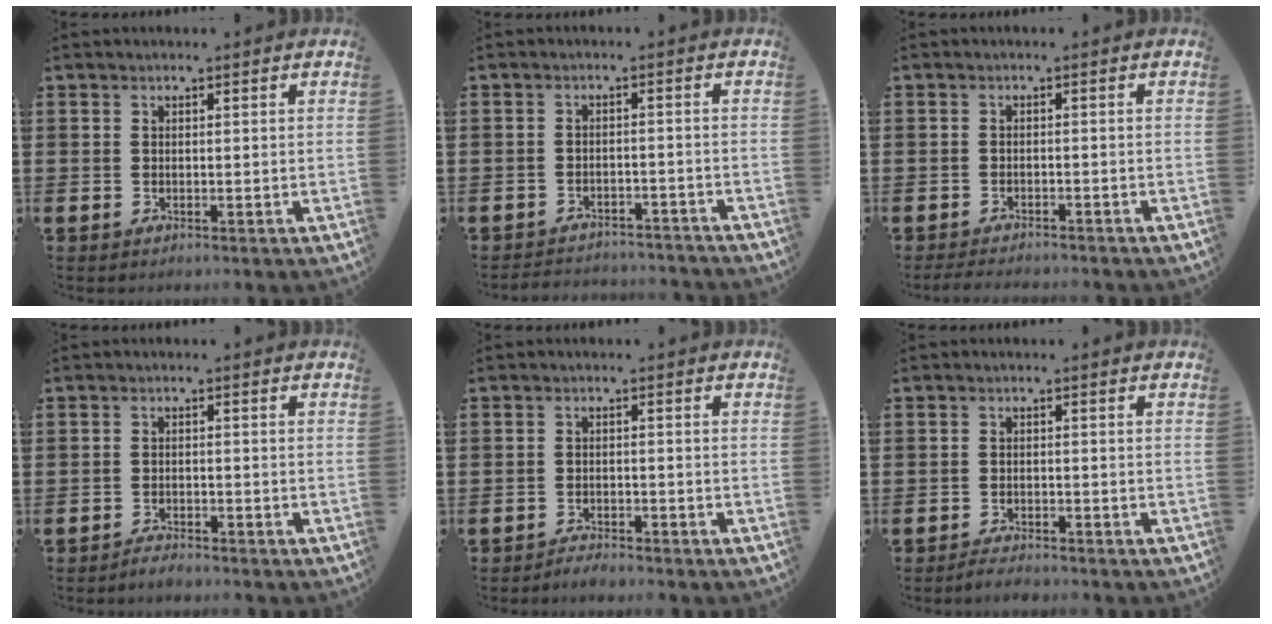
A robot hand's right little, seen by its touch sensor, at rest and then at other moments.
{"total": 2.3, "force": [-2.3, 0.1, -0.3], "torque": [-0.002, 0.003, -0.052]}
{"total": 1.5, "force": [-1.5, 0.1, 0.2], "torque": [-0.006, 0.002, -0.031]}
{"total": 1.5, "force": [-1.5, 0.1, 0.0], "torque": [-0.004, 0.003, -0.030]}
{"total": 1.7, "force": [-1.7, 0.0, -0.1], "torque": [-0.003, 0.004, -0.035]}
{"total": 1.5, "force": [-1.5, 0.0, 0.0], "torque": [-0.004, 0.003, -0.031]}